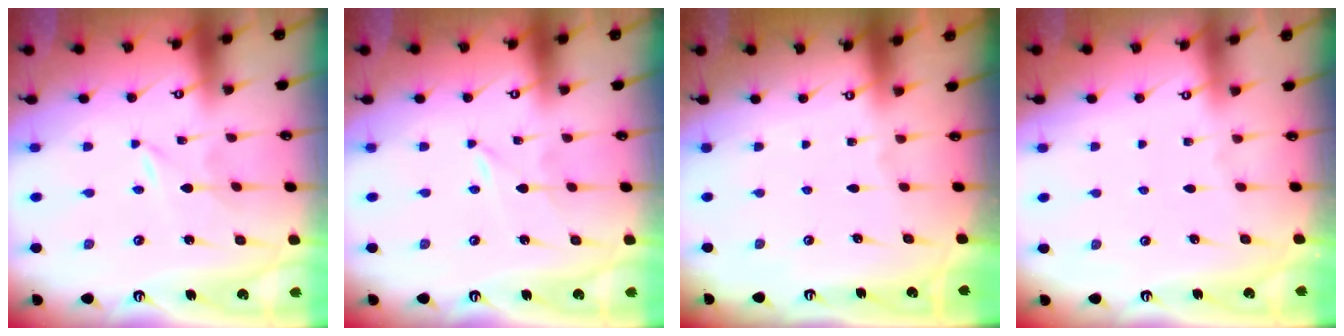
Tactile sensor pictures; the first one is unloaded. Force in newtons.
{"total": 0.0}
{"total": 0.0}
{"total": 0.0}